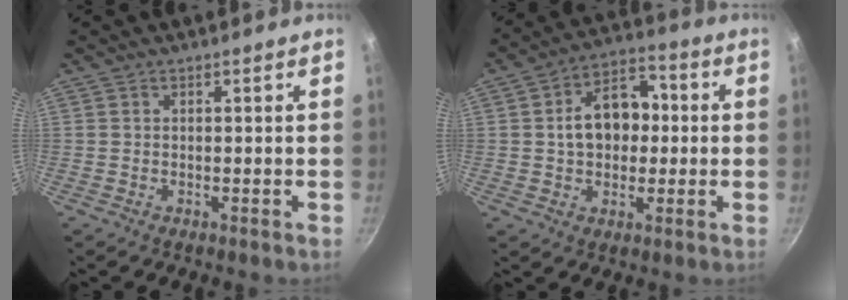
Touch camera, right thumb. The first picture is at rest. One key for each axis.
{"total": 12.1, "fx": 0.8, "fy": 8.4, "fz": 8.7, "tx": -0.109, "ty": 0.026, "tz": 0.006}